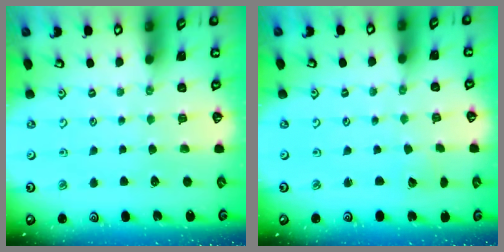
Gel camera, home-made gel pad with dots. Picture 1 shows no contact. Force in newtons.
{"total": 1.8, "press": 1.8, "slide": 0.0}